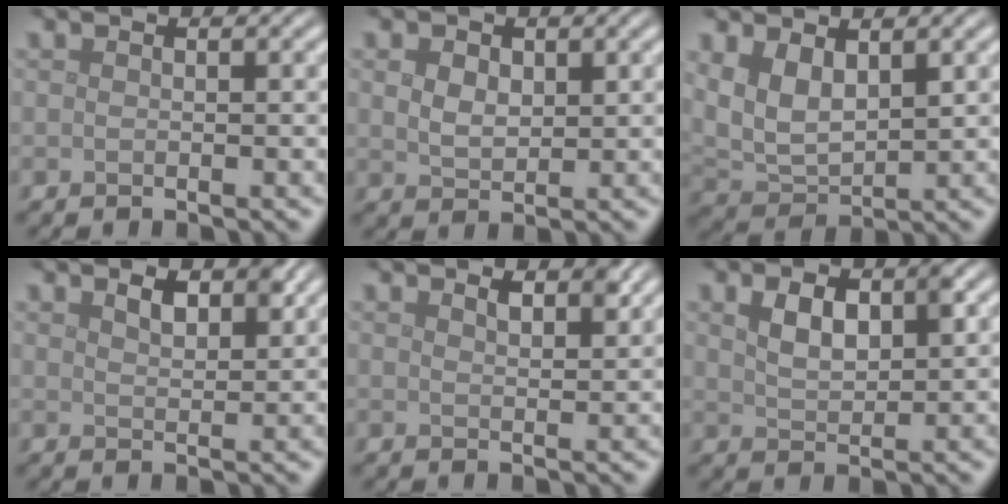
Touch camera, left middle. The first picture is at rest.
{"total": 2.4, "force": [0.9, 1.6, 1.4], "torque": [-0.031, -0.002, 0.019]}
{"total": 4.6, "force": [1.6, 2.6, 3.4], "torque": [-0.082, -0.005, 0.038]}
{"total": 2.4, "force": [1.6, 1.0, 1.5], "torque": [-0.029, 0.001, 0.028]}
{"total": 1.8, "force": [1.4, 0.5, 1.0], "torque": [-0.017, -0.001, 0.023]}
{"total": 3.7, "force": [1.3, 1.9, 2.8], "torque": [-0.057, 0.003, 0.026]}